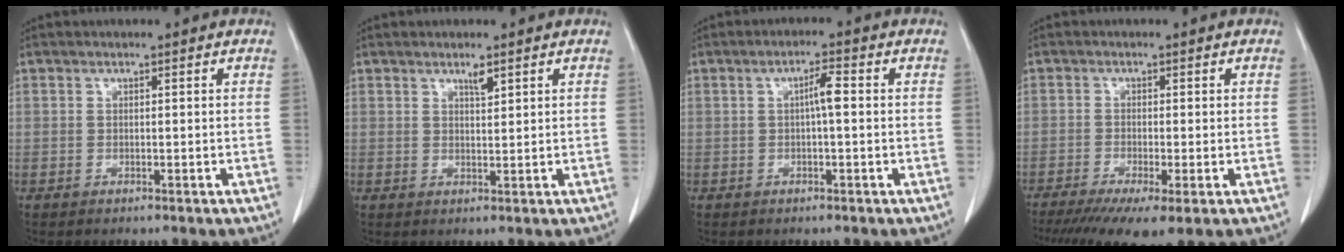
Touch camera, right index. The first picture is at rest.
{"total": 1.6, "force": [1.2, 0.2, 1.1], "torque": [-0.024, -0.003, 0.022]}
{"total": 3.0, "force": [0.2, 0.3, 3.0], "torque": [-0.051, 0.005, 0.002]}
{"total": 9.3, "force": [-5.9, 1.6, 7.0], "torque": [-0.112, -0.020, -0.097]}